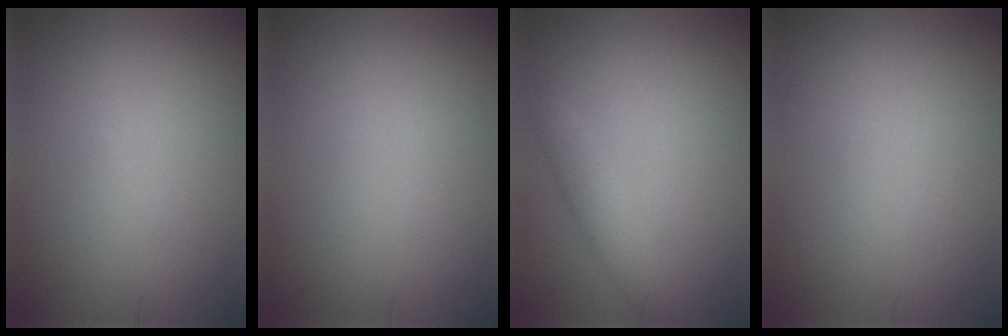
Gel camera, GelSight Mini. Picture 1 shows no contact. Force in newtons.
{"total": 0.0}
{"total": 1.9, "press": 1.9, "slide": 0.1}
{"total": 0.0}